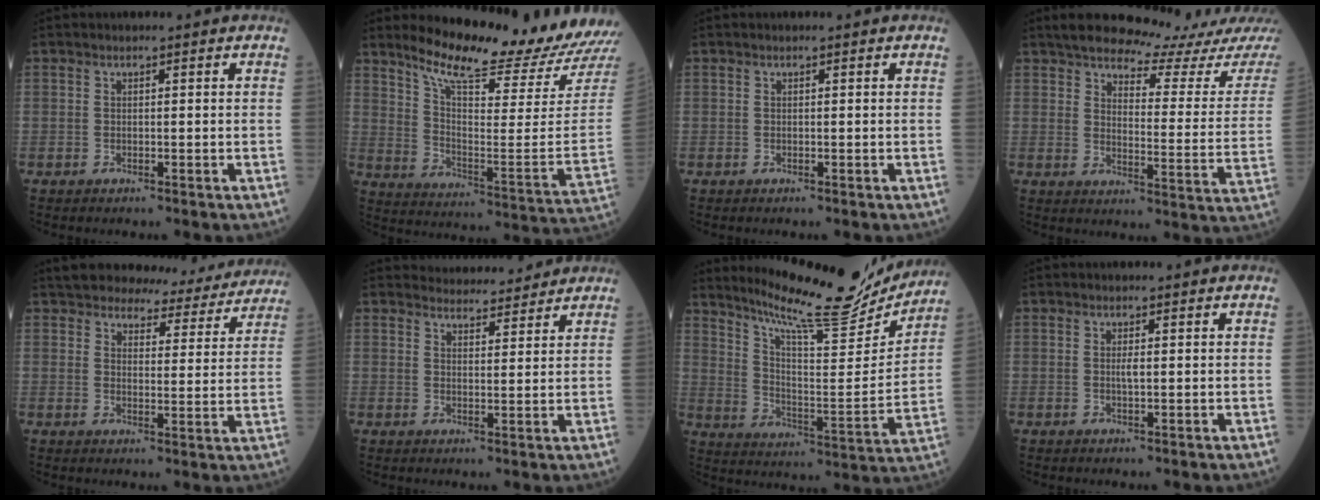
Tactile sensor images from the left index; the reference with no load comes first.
{"total": 18.4, "force": [17.2, -0.9, 6.5], "torque": [-0.120, -0.096, 0.250]}
{"total": 0.0}
{"total": 15.9, "force": [14.7, 0.7, 6.0], "torque": [-0.075, -0.064, 0.174]}
{"total": 14.2, "force": [13.3, 3.6, 3.6], "torque": [-0.027, -0.008, 0.151]}
{"total": 7.3, "force": [7.1, 1.4, 0.7], "torque": [-0.005, 0.008, 0.091]}
{"total": 19.8, "force": [18.1, 1.9, 7.6], "torque": [-0.133, -0.044, 0.265]}
{"total": 1.0, "force": [0.2, 0.1, 1.0], "torque": [-0.024, 0.000, 0.003]}